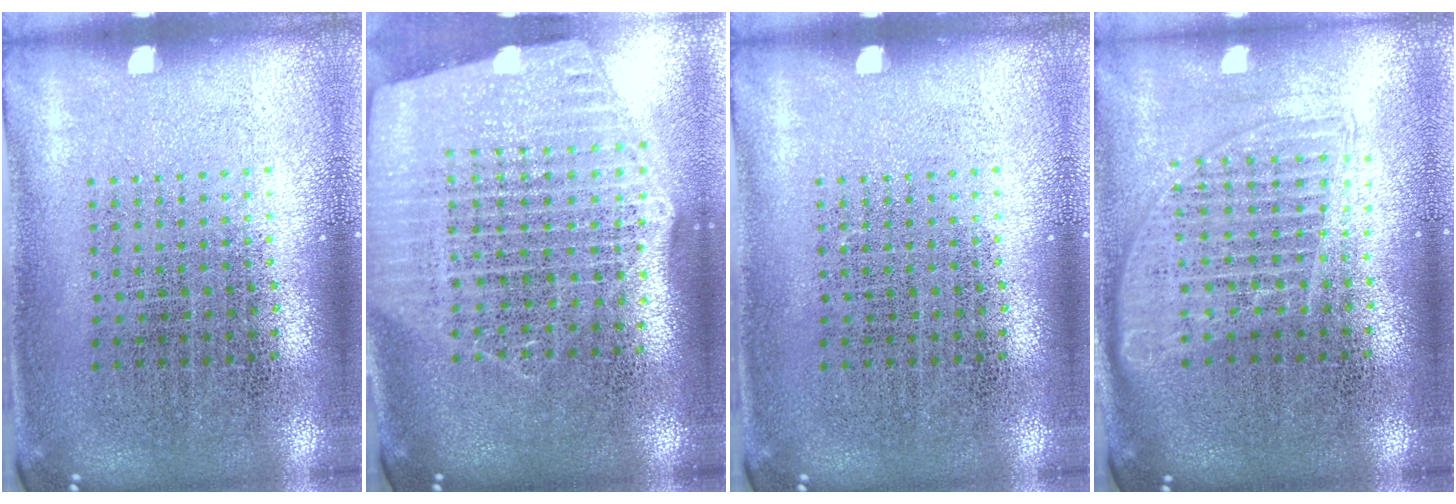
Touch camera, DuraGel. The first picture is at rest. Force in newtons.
{"total": 2.6, "press": 2.2, "slide": 1.4}
{"total": 0.0}
{"total": 1.6, "press": 1.4, "slide": 0.8}